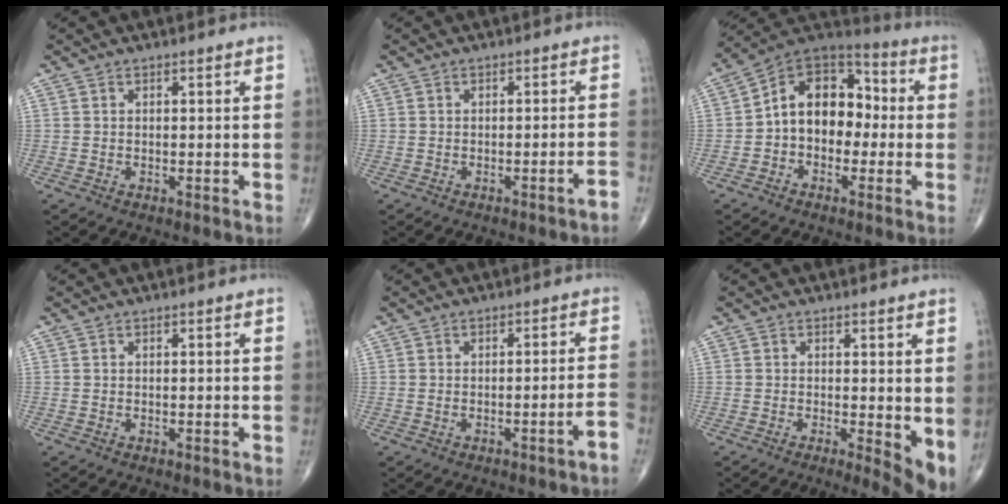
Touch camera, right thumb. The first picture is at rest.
{"total": 1.8, "force": [-1.4, -0.1, 1.1], "torque": [-0.022, 0.014, -0.018]}
{"total": 13.9, "force": [-0.7, 10.0, 9.7], "torque": [-0.113, 0.049, -0.028]}
{"total": 0.0}
{"total": 2.6, "force": [-1.8, -0.1, 1.9], "torque": [-0.033, 0.023, -0.022]}
{"total": 5.7, "force": [0.1, 2.0, 5.3], "torque": [-0.067, -0.012, 0.002]}